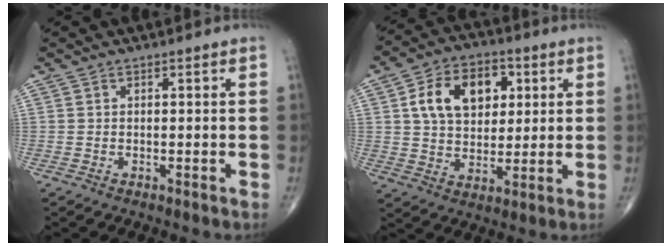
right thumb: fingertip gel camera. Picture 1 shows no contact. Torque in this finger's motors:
{"motor_torque": [0.17, 0.23, 0.23, 0.06, 0.27]}